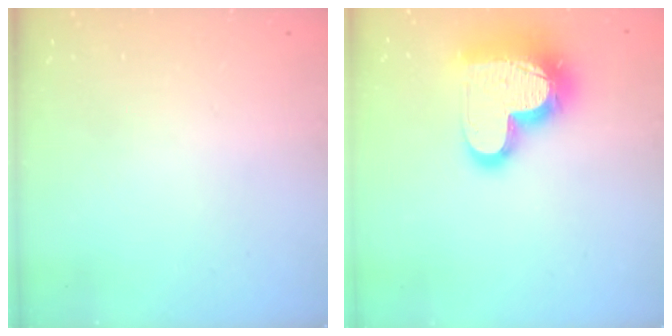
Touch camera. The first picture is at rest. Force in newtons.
{"total": 18.2, "press": 18.2, "slide": 1.7}